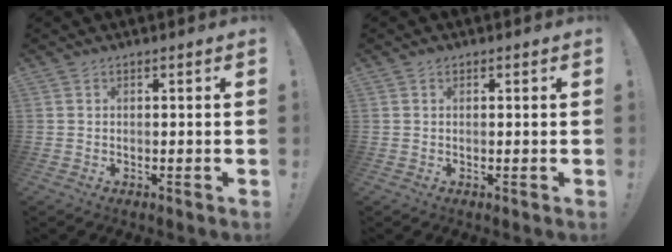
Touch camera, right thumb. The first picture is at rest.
{"total": 0.5, "force": [0.3, 0.4, 0.0], "torque": [0.007, -0.002, 0.005]}